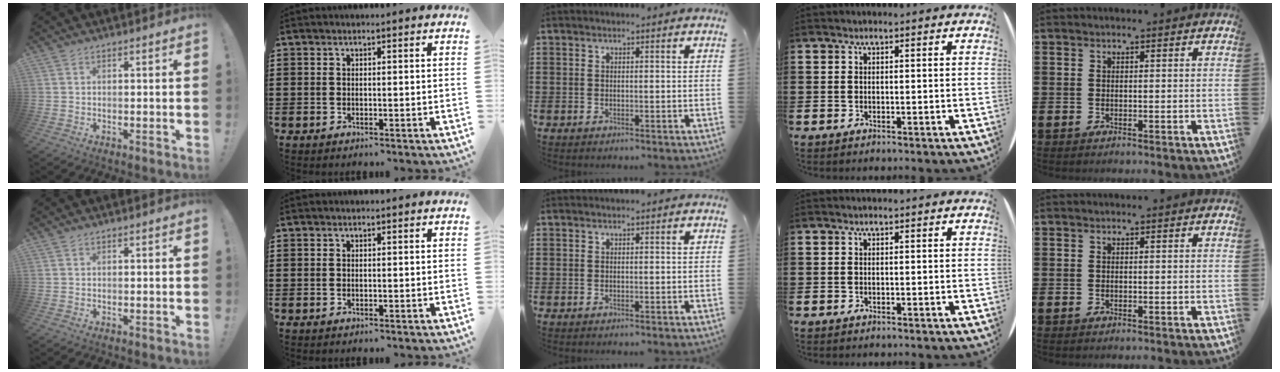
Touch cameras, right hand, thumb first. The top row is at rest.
{}